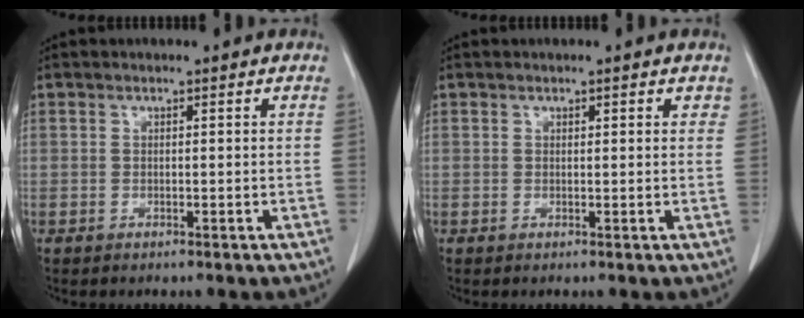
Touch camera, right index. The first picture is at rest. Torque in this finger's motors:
{"motor_torque": [-0.10, -0.01, -0.01, -0.01]}